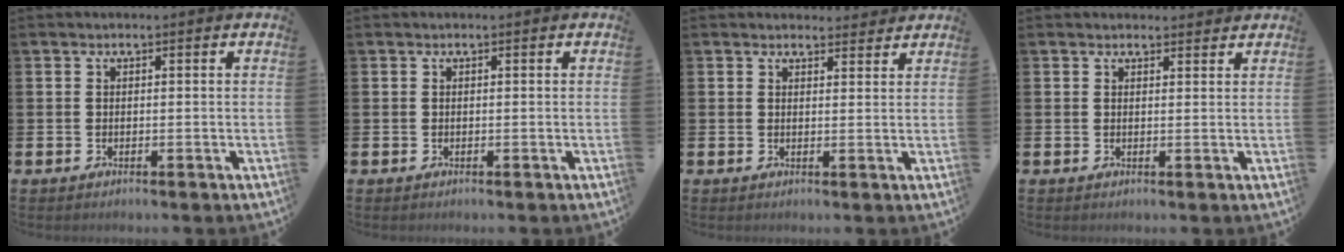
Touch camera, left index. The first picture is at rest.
{"total": 0.0}
{"total": 2.5, "force": [2.4, 0.7, -0.1], "torque": [0.005, -0.012, 0.042]}
{"total": 1.4, "force": [1.4, 0.4, 0.0], "torque": [0.007, -0.004, 0.024]}